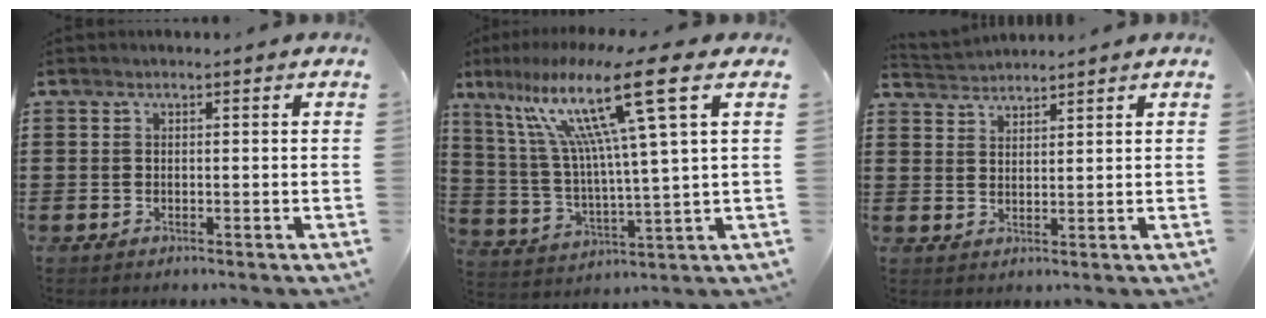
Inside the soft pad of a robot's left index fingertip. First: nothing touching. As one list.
[{"total": 17.1, "force": [8.6, 1.1, 14.7], "torque": [-0.313, -0.026, 0.123]}, {"total": 2.3, "force": [2.3, 0.2, -0.4], "torque": [0.000, -0.001, 0.043]}]